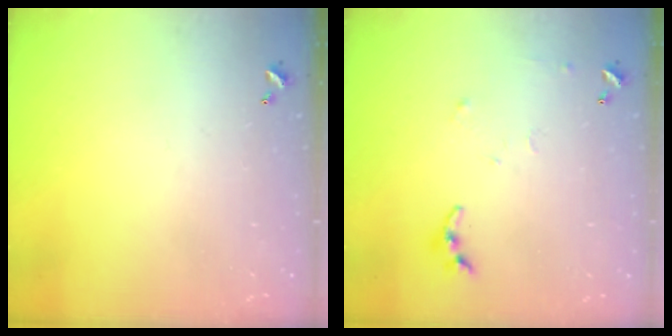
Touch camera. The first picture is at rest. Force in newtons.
{"total": 7.5, "press": 7.5, "slide": 0.6}